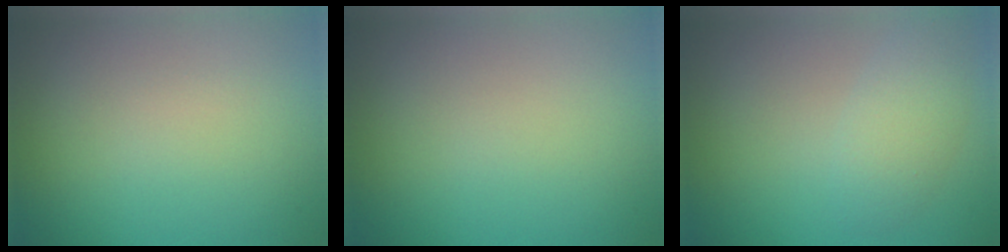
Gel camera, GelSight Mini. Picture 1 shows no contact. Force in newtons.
{"total": 0.0}
{"total": 2.9, "press": 2.9, "slide": 0.2}